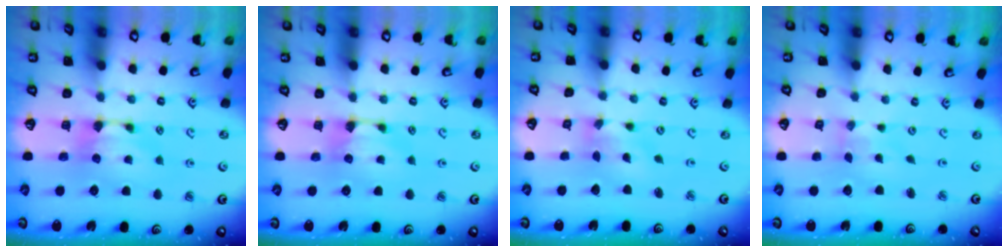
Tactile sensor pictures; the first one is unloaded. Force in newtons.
{"total": 0.5, "press": 0.2, "slide": 0.5}
{"total": 1.7, "press": 1.0, "slide": 1.4}
{"total": 3.0, "press": 2.9, "slide": 0.8}